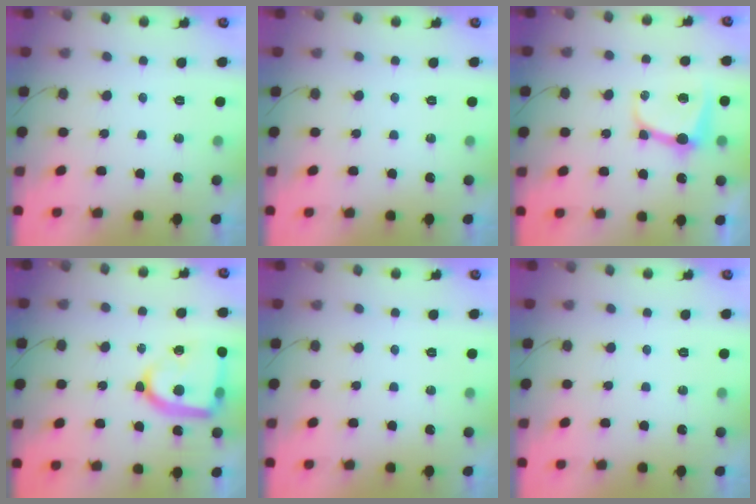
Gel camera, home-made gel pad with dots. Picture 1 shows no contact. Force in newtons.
{"total": 0.0}
{"total": 8.5, "press": 8.4, "slide": 0.9}
{"total": 16.1, "press": 16.1, "slide": 1.7}
{"total": 0.0}
{"total": 0.0}